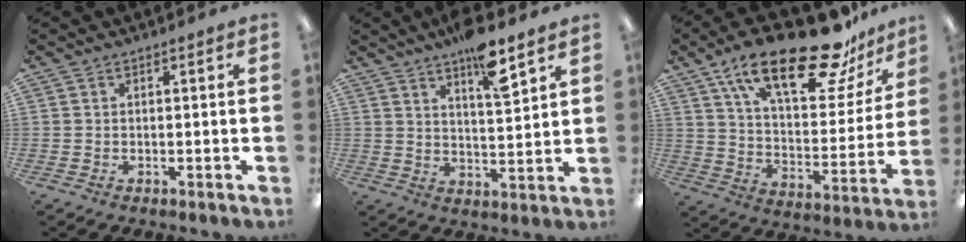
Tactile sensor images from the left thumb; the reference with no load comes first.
{"total": 9.7, "force": [7.2, 1.9, 6.2], "torque": [-0.093, -0.044, 0.118]}
{"total": 25.0, "force": [17.0, 8.6, 16.2], "torque": [-0.254, -0.101, 0.280]}